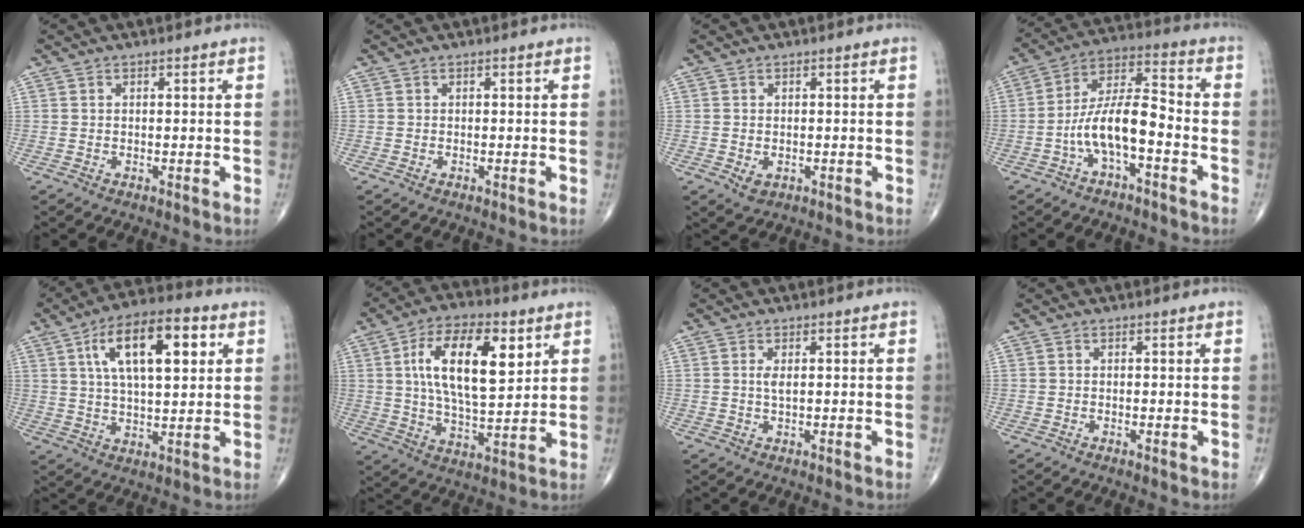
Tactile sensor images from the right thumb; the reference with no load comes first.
{"total": 0.0}
{"total": 2.2, "force": [-0.5, 1.6, 1.4], "torque": [-0.020, -0.002, -0.001]}
{"total": 11.2, "force": [-3.9, 4.1, 9.6], "torque": [-0.181, 0.055, -0.077]}
{"total": 16.0, "force": [5.4, 6.8, 13.5], "torque": [-0.208, 0.001, 0.085]}
{"total": 16.8, "force": [5.3, 7.5, 14.1], "torque": [-0.228, -0.015, 0.092]}
{"total": 1.5, "force": [0.4, 0.4, 1.4], "torque": [-0.032, -0.003, 0.008]}
{"total": 0.6, "force": [-0.1, 0.2, 0.6], "torque": [-0.014, -0.003, -0.003]}